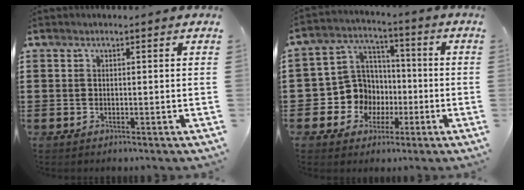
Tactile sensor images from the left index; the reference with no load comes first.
{"total": 9.0, "force": [-1.4, 8.7, 2.2], "torque": [-0.089, 0.008, -0.022]}